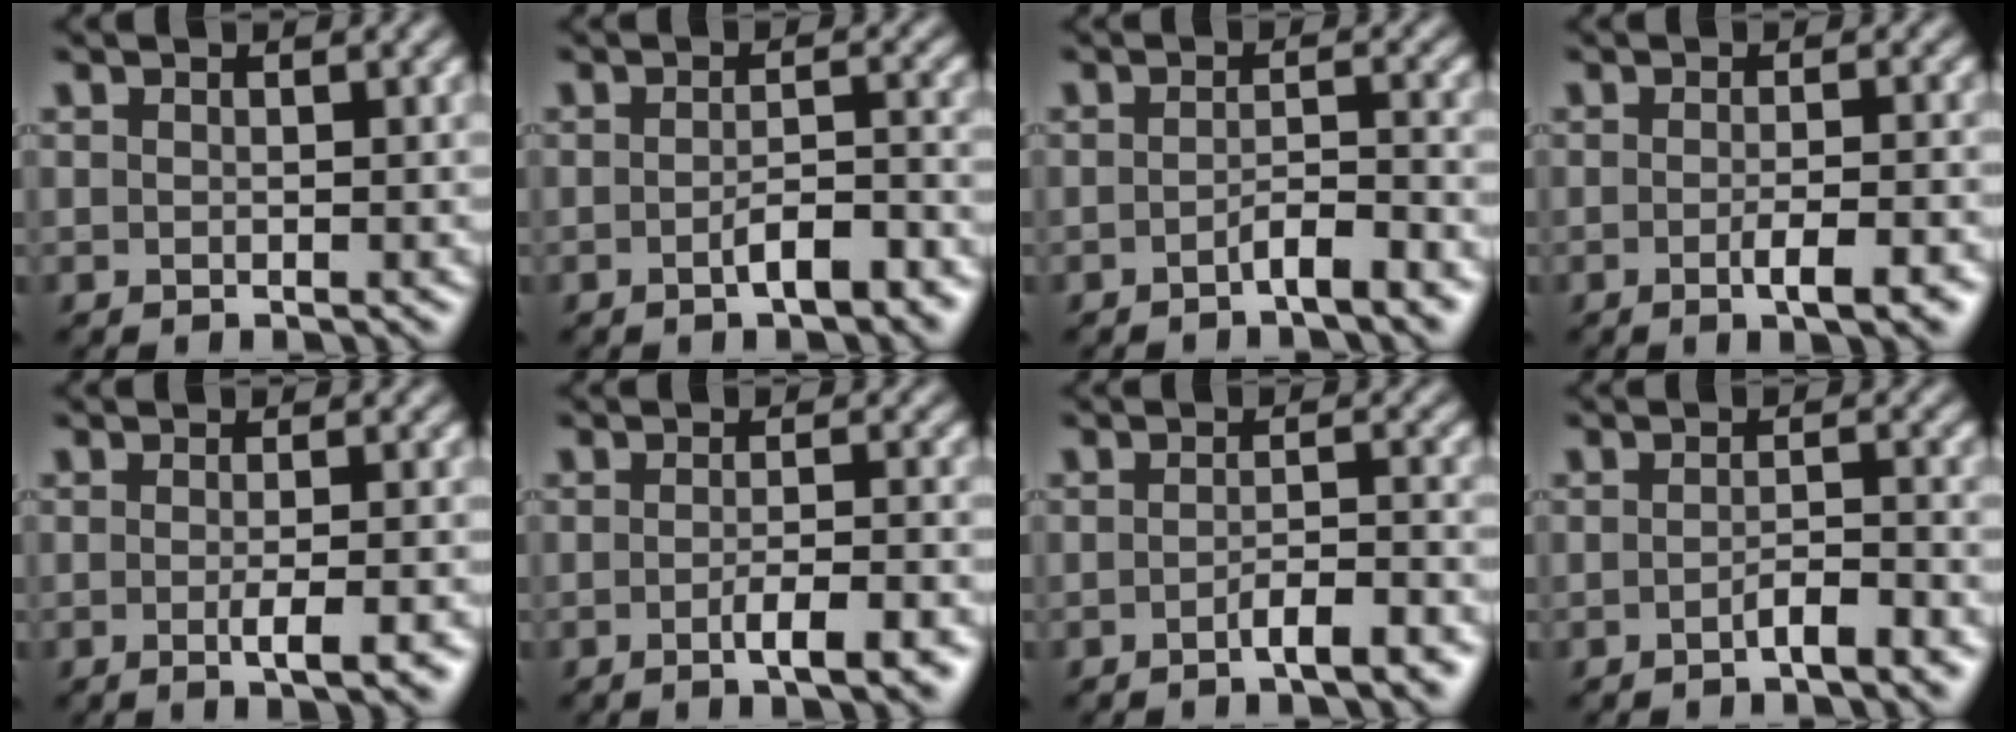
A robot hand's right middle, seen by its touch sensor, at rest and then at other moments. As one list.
[{"total": 3.8, "force": [-1.8, 1.2, 3.1], "torque": [-0.053, 0.002, -0.026]}, {"total": 2.8, "force": [-1.7, 0.6, 2.2], "torque": [-0.035, 0.008, -0.033]}, {"total": 3.9, "force": [-1.5, 0.9, 3.5], "torque": [-0.050, 0.000, -0.022]}, {"total": 3.7, "force": [-1.1, 0.9, 3.4], "torque": [-0.045, -0.002, -0.017]}, {"total": 4.2, "force": [-1.8, 1.0, 3.7], "torque": [-0.056, 0.000, -0.028]}, {"total": 3.5, "force": [-1.9, 0.9, 2.8], "torque": [-0.043, 0.006, -0.035]}, {"total": 2.6, "force": [-1.4, 0.6, 2.1], "torque": [-0.033, 0.006, -0.027]}]